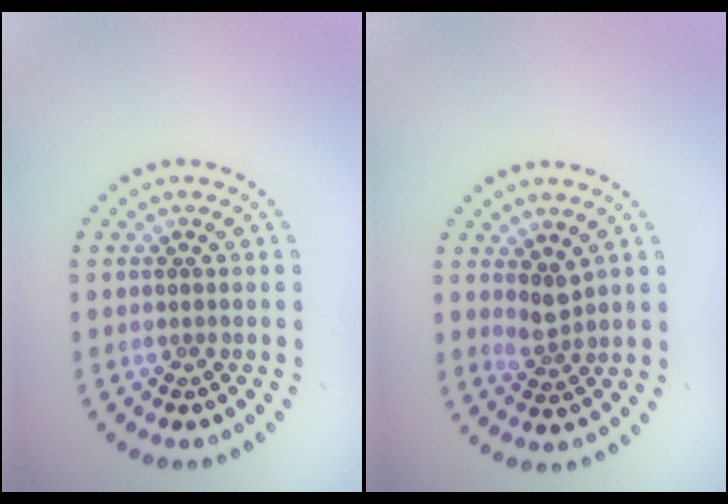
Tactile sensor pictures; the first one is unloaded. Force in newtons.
{"total": 1.8, "press": 1.3, "slide": 1.2}